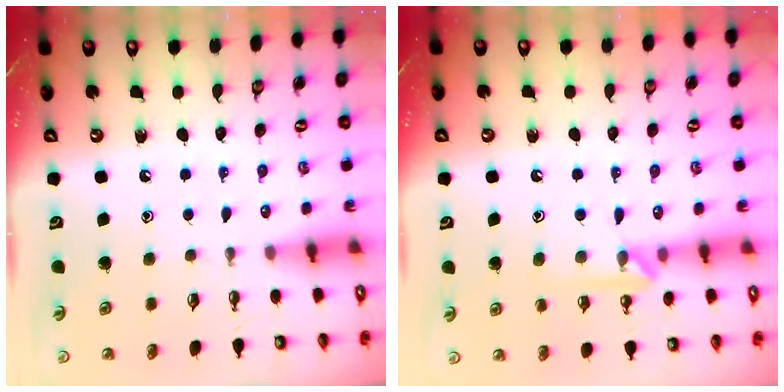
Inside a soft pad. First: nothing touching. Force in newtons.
{"total": 6.6, "press": 6.6, "slide": 0.8}